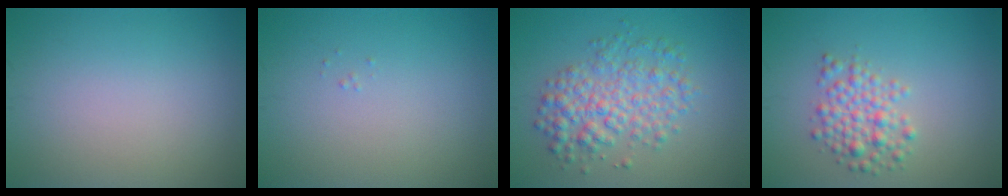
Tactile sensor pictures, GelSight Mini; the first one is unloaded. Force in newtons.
{"total": 0.0}
{"total": 4.8, "press": 4.8, "slide": 0.0}
{"total": 3.2, "press": 3.2, "slide": 0.2}